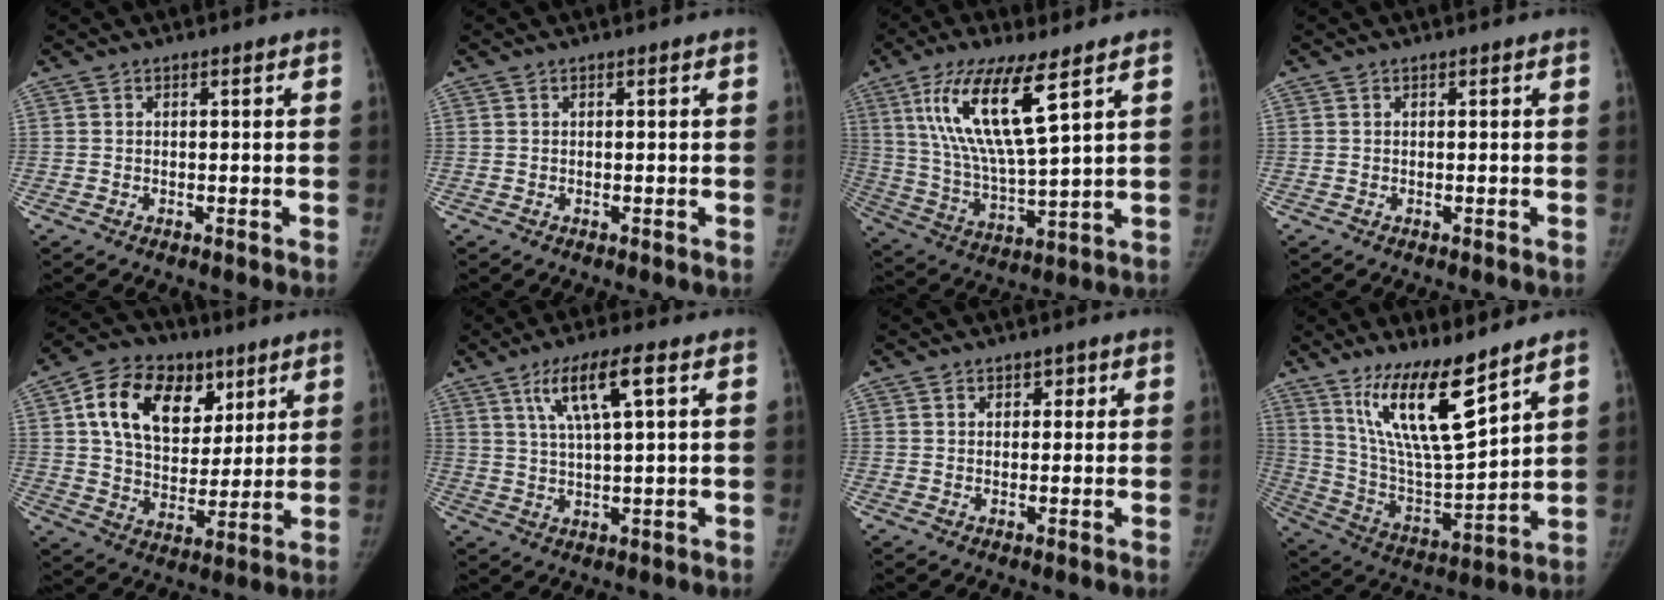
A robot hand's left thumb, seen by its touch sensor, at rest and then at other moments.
{"total": 0.0}
{"total": 16.0, "force": [7.6, 3.6, 13.7], "torque": [-0.275, -0.036, 0.150]}
{"total": 0.0}
{"total": 18.9, "force": [7.6, 13.1, 11.2], "torque": [-0.159, -0.014, 0.132]}
{"total": 9.1, "force": [3.8, 1.5, 8.1], "torque": [-0.156, -0.005, 0.074]}
{"total": 2.1, "force": [1.0, 1.6, 0.9], "torque": [0.008, -0.003, 0.010]}
{"total": 16.3, "force": [10.6, 3.3, 12.0], "torque": [-0.200, -0.073, 0.213]}